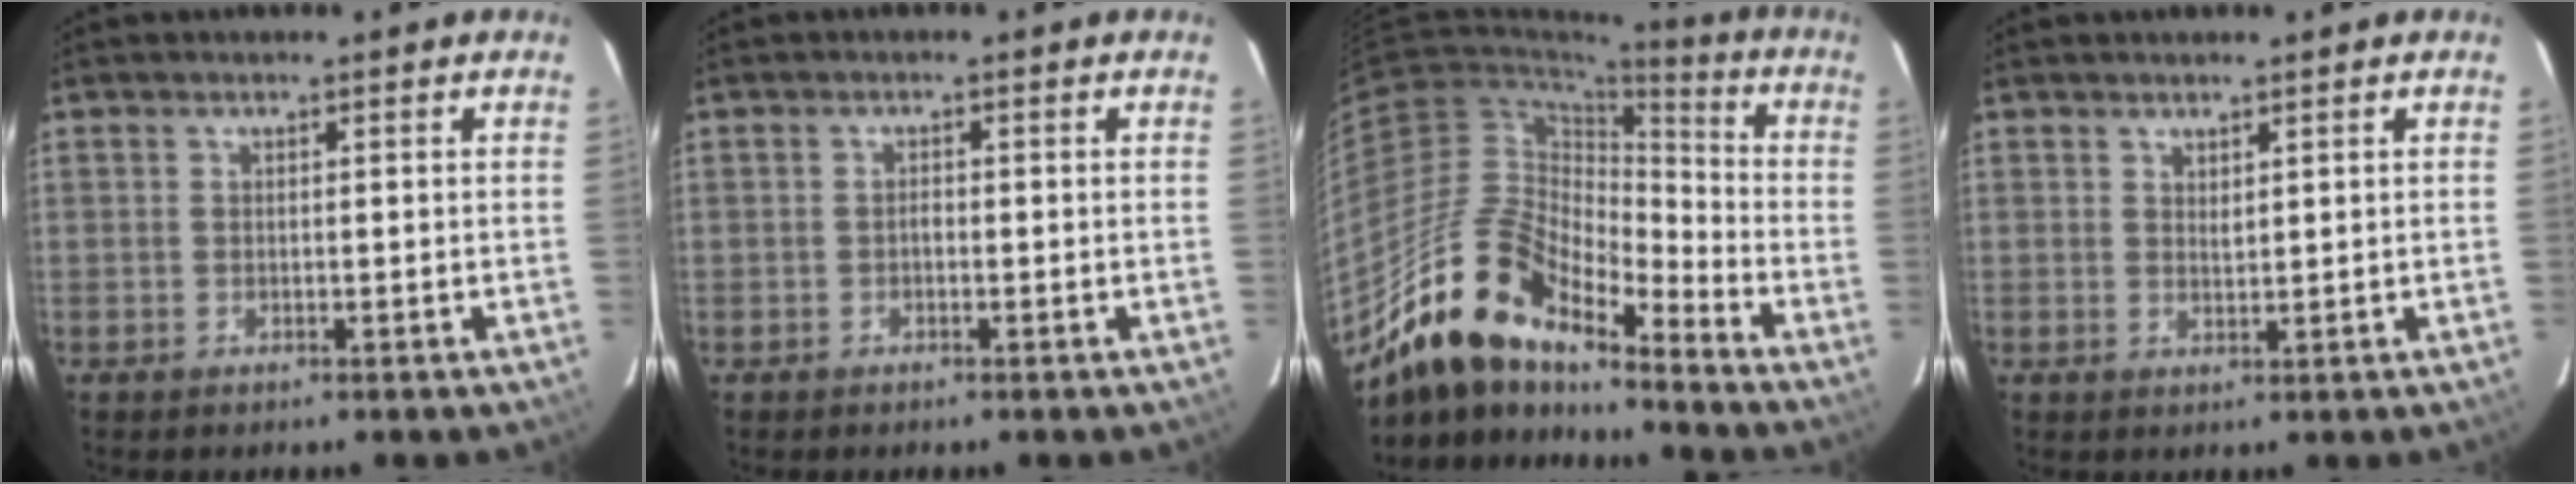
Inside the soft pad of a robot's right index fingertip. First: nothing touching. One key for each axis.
{"total": 0.7, "fx": -0.4, "fy": 0.4, "fz": 0.4, "tx": -0.006, "ty": 0.004, "tz": -0.009}
{"total": 17.4, "fx": -14.0, "fy": 5.2, "fz": 8.9, "tx": -0.157, "ty": 0.001, "tz": -0.269}
{"total": 1.3, "fx": 1.0, "fy": 0.5, "fz": 0.6, "tx": -0.008, "ty": 0.000, "tz": 0.019}